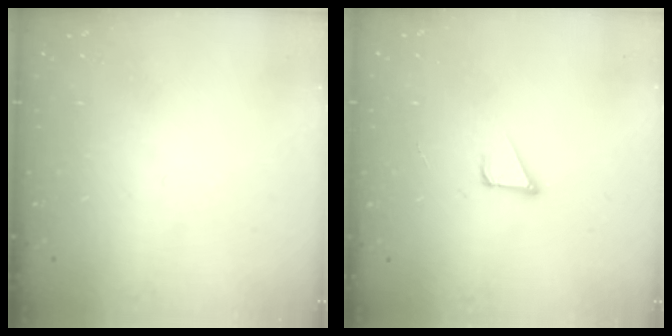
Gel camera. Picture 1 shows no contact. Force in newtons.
{"total": 2.2, "press": 2.2, "slide": 0.2}